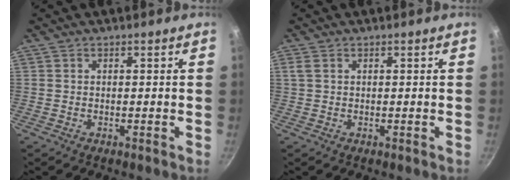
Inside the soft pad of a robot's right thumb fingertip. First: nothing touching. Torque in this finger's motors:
{"motor_torque": [-0.67, -0.16, 0.27, -0.48, 0.00]}